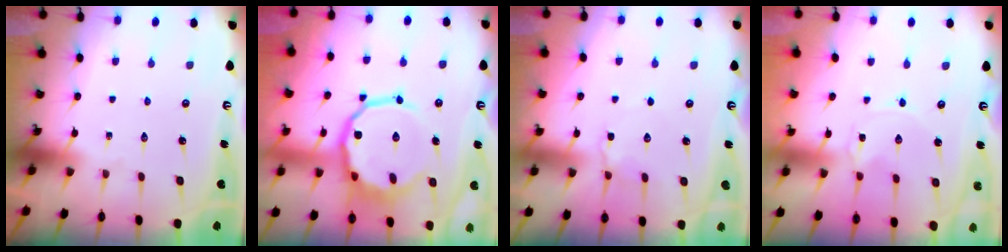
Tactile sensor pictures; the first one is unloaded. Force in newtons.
{"total": 12.4, "press": 12.1, "slide": 2.9}
{"total": 4.1, "press": 4.1, "slide": 0.9}
{"total": 0.0}